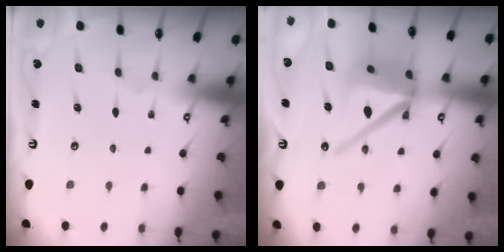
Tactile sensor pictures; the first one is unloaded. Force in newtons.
{"total": 17.7, "press": 17.6, "slide": 2.1}